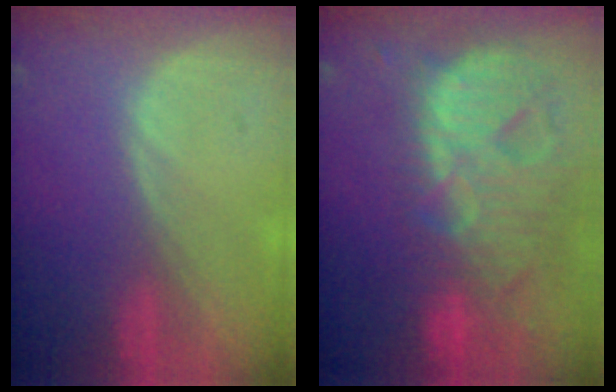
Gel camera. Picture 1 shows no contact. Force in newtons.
{"total": 13.8, "press": 11.8, "slide": 7.1}